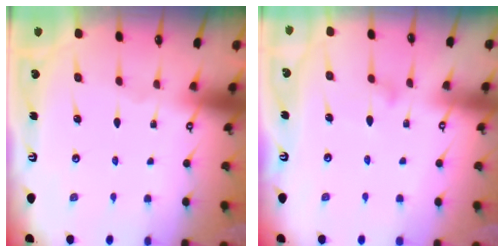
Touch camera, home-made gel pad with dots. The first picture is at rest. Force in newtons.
{"total": 7.9, "press": 7.9, "slide": 0.4}